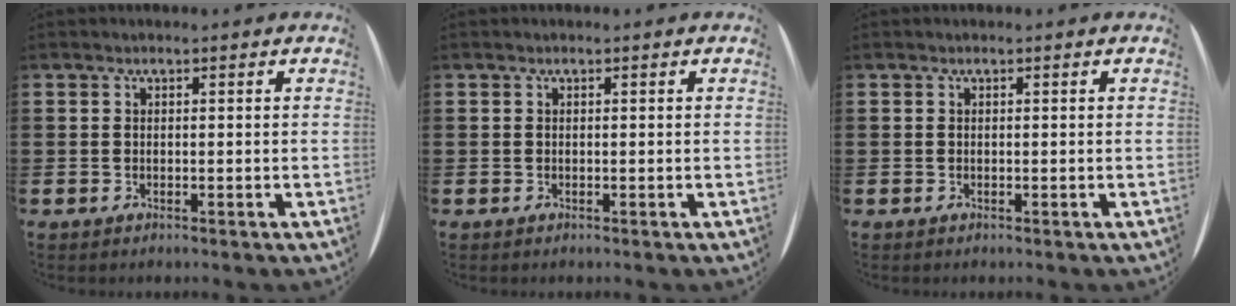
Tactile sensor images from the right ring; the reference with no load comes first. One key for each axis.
{"total": 0.0}
{"total": 0.0}